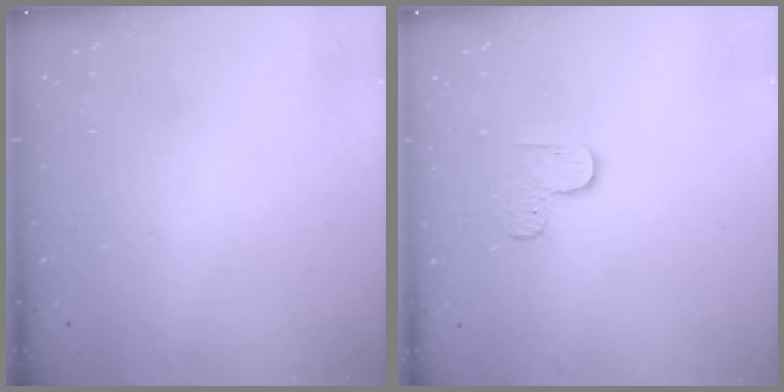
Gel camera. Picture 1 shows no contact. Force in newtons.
{"total": 3.5, "press": 3.5, "slide": 0.4}